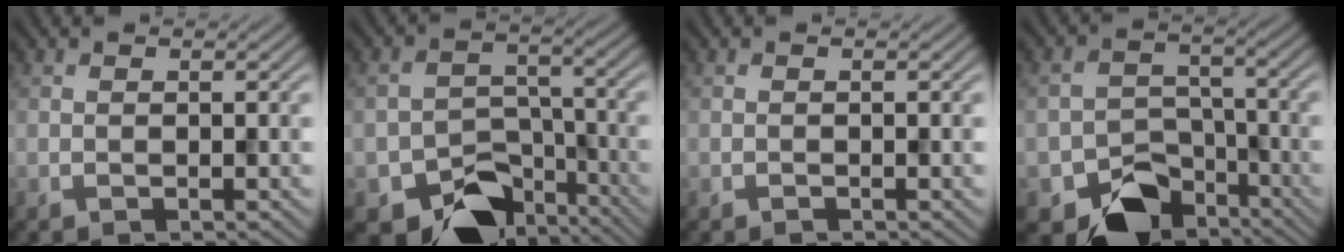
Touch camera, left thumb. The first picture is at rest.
{"total": 10.9, "force": [-7.4, 6.6, 4.7], "torque": [-0.071, -0.025, -0.114]}
{"total": 0.0}
{"total": 10.1, "force": [-6.4, 6.5, 4.2], "torque": [-0.064, -0.022, -0.107]}